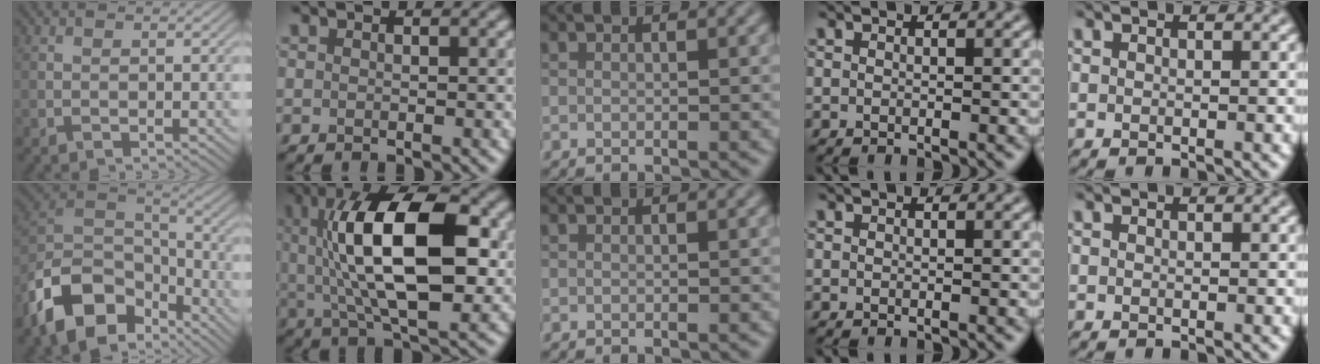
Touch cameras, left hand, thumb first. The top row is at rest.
{"thumb": {"total": 14.2, "force": [-8.1, 8.4, 8.0], "torque": [-0.192, -0.018, -0.161]}, "index": {"total": 13.5, "force": [1.6, 5.5, 12.2], "torque": [-0.193, 0.017, 0.021]}}